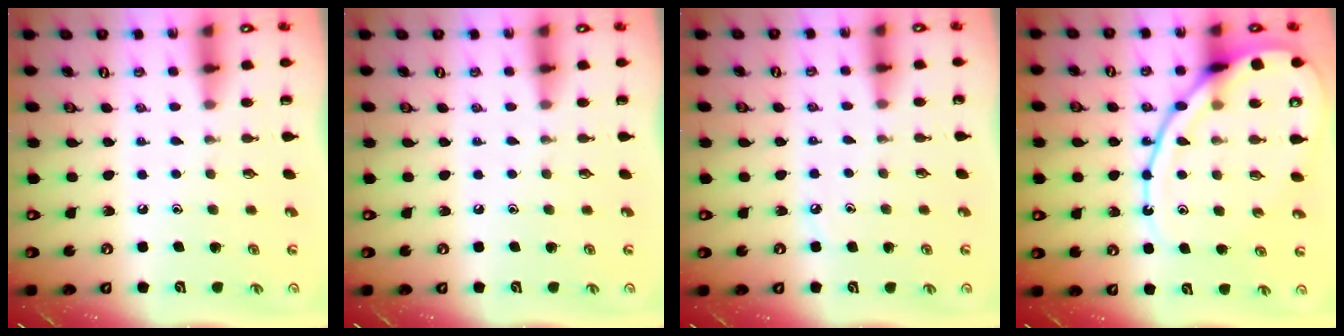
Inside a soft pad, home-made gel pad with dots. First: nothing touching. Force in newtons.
{"total": 0.0}
{"total": 2.7, "press": 2.7, "slide": 0.4}
{"total": 15.8, "press": 15.7, "slide": 1.5}